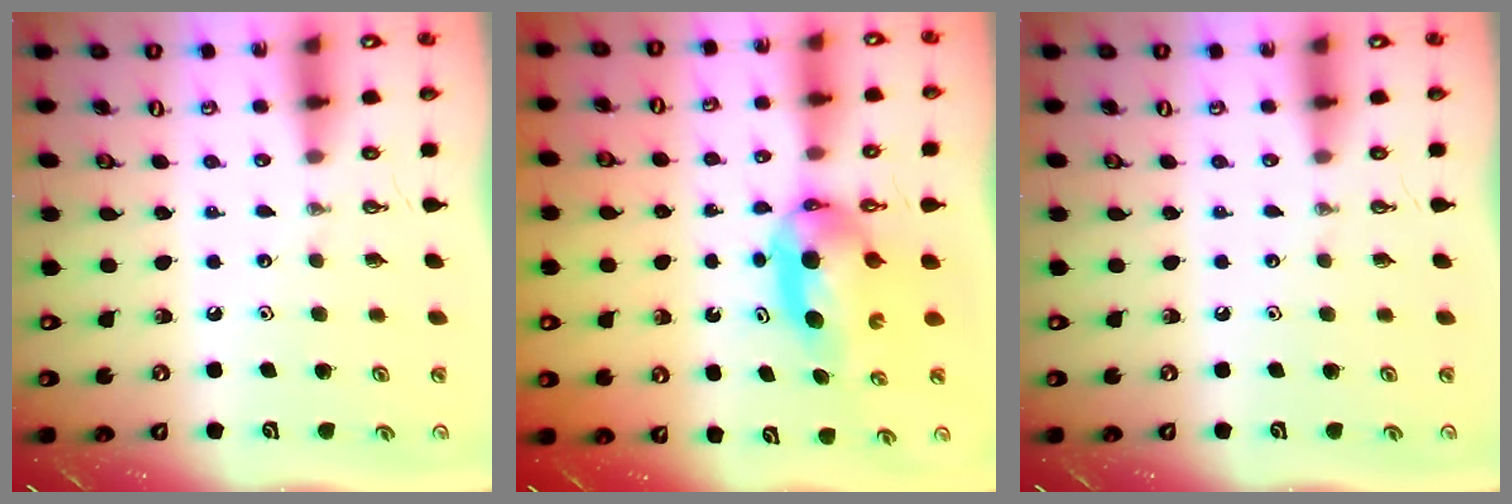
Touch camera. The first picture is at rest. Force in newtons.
{"total": 9.3, "press": 5.2, "slide": 7.7}
{"total": 0.0}